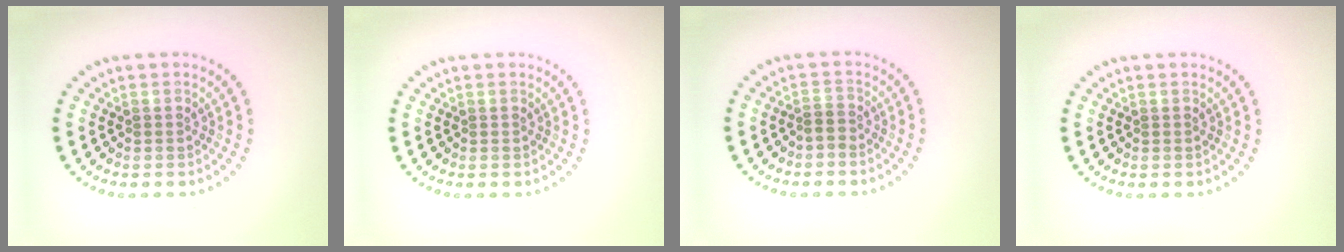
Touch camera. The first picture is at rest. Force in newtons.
{"total": 0.0}
{"total": 0.9, "press": 0.6, "slide": 0.6}
{"total": 0.0}